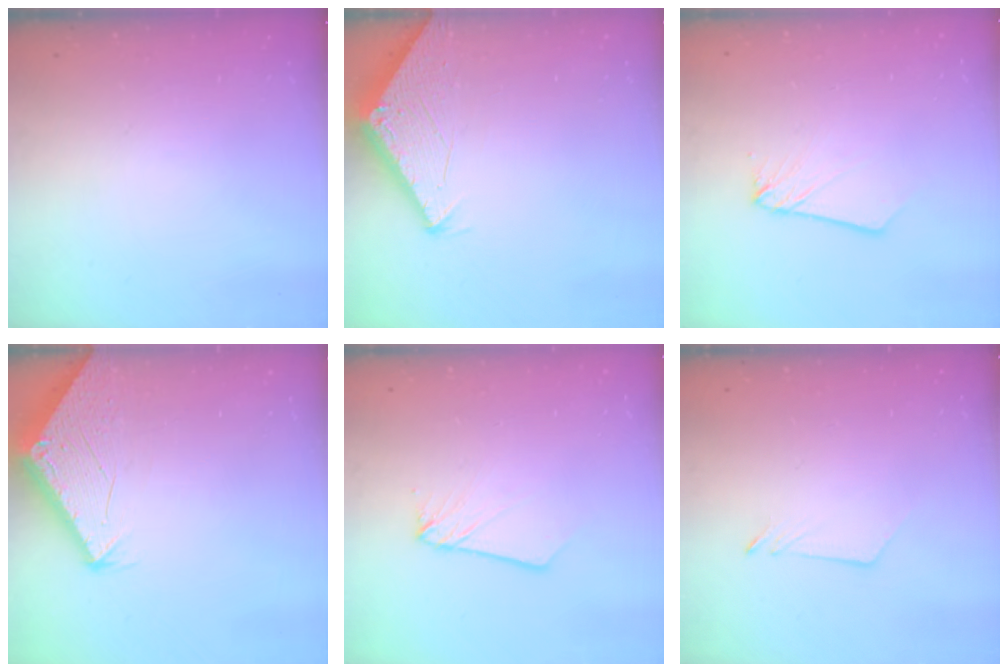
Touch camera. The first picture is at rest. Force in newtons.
{"total": 2.8, "press": 2.8, "slide": 0.2}
{"total": 2.5, "press": 2.5, "slide": 0.1}
{"total": 2.8, "press": 2.8, "slide": 0.1}
{"total": 2.5, "press": 2.5, "slide": 0.1}
{"total": 2.6, "press": 2.6, "slide": 0.3}